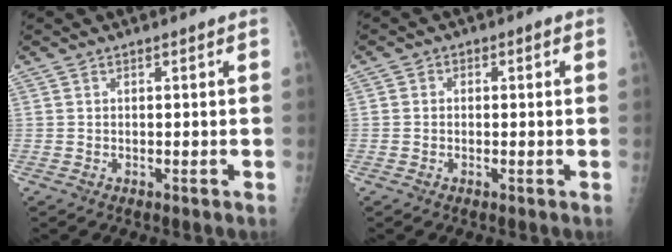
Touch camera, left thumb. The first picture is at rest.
{"total": 1.7, "force": [0.0, 1.5, 0.6], "torque": [0.004, 0.005, -0.007]}